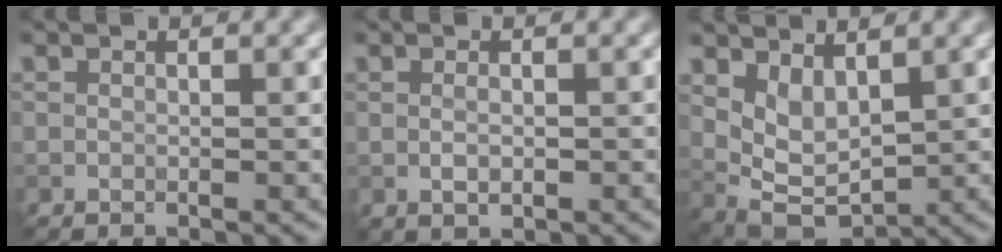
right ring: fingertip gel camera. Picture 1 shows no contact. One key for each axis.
{"total": 1.1, "fx": -0.1, "fy": 0.6, "fz": 0.9, "tx": -0.021, "ty": 0.000, "tz": -0.001}
{"total": 3.5, "fx": 1.7, "fy": 1.9, "fz": 2.4, "tx": -0.058, "ty": -0.013, "tz": 0.040}